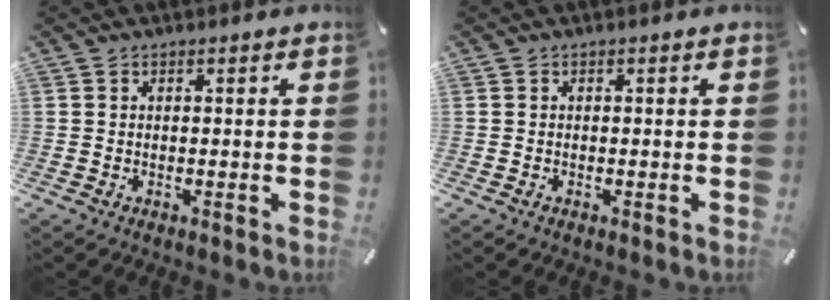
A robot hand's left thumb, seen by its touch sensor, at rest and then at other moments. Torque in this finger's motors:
{"motor_torque": [0.11, 0.09, 0.01, 0.01, -0.08]}